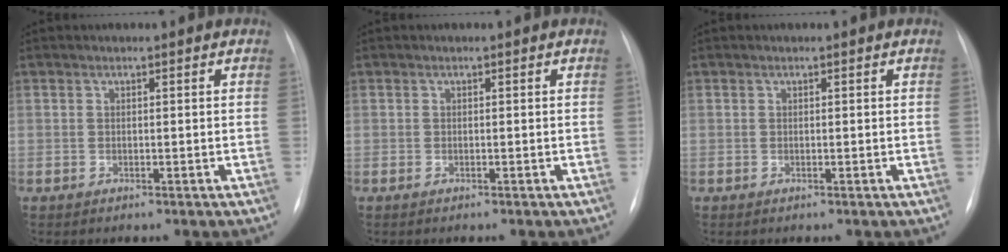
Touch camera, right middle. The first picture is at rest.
{"total": 0.0}
{"total": 0.0}